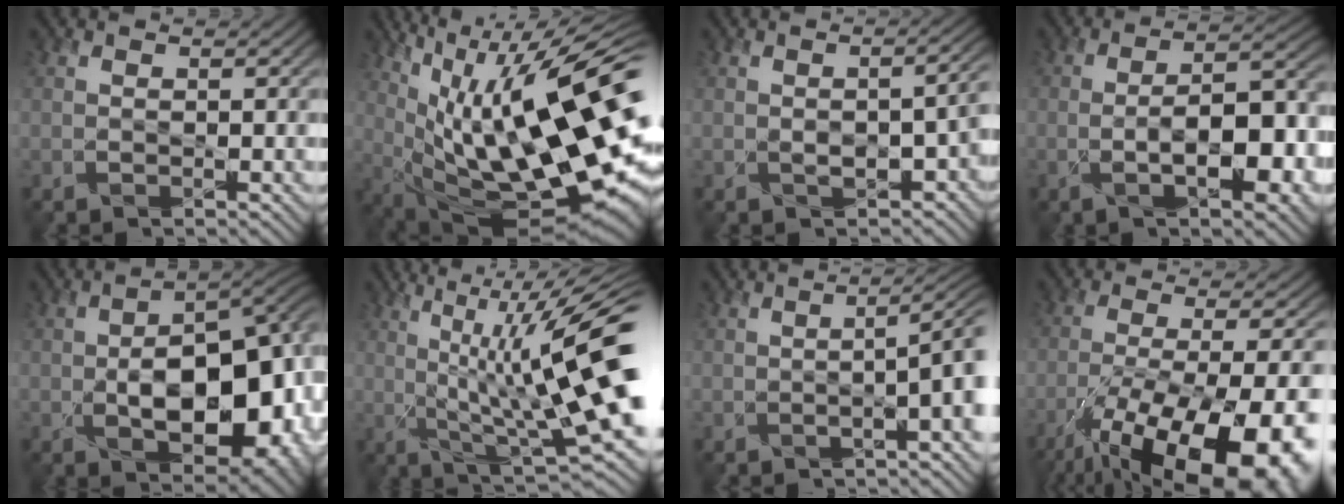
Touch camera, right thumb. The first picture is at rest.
{"total": 21.5, "force": [4.0, 7.5, 19.8], "torque": [-0.319, 0.020, 0.072]}
{"total": 5.9, "force": [-1.7, 3.2, 4.7], "torque": [-0.058, -0.007, -0.019]}
{"total": 9.6, "force": [-3.0, 3.1, 8.6], "torque": [-0.137, 0.004, -0.049]}
{"total": 13.8, "force": [-2.5, 7.3, 11.4], "torque": [-0.158, -0.019, -0.024]}
{"total": 17.3, "force": [2.3, 4.0, 16.7], "torque": [-0.270, 0.024, 0.056]}
{"total": 6.0, "force": [-0.8, 1.5, 5.8], "torque": [-0.069, 0.005, -0.017]}
{"total": 19.2, "force": [-11.8, 5.9, 14.0], "torque": [-0.238, -0.052, -0.174]}